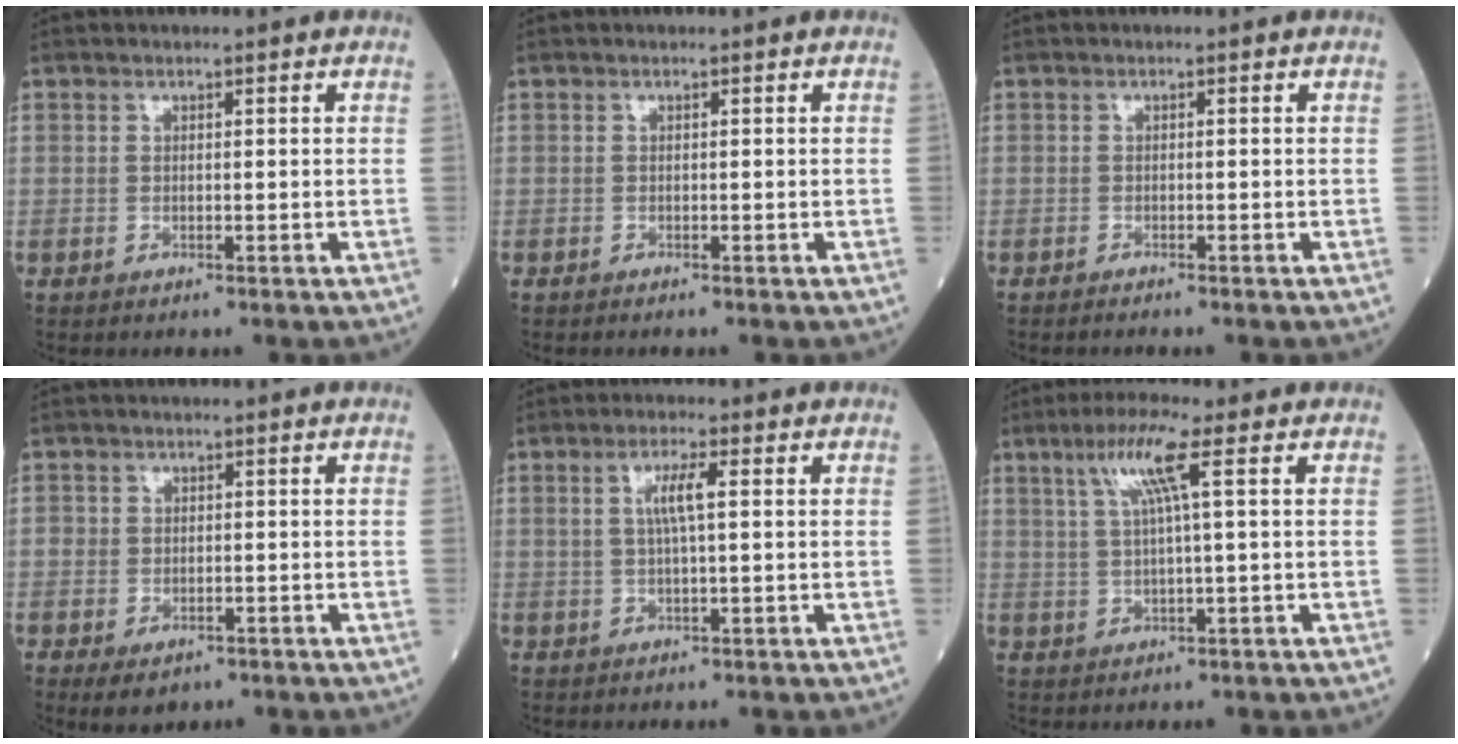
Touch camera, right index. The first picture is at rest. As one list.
[{"total": 0.5, "force": [-0.5, 0.0, 0.1], "torque": [0.001, -0.001, -0.010]}, {"total": 1.1, "force": [-1.0, -0.1, 0.3], "torque": [-0.007, 0.000, -0.016]}, {"total": 4.6, "force": [-2.3, 3.3, 2.1], "torque": [-0.029, -0.001, -0.030]}, {"total": 3.9, "force": [0.8, 0.3, 3.8], "torque": [-0.074, 0.005, 0.015]}, {"total": 5.9, "force": [2.4, -0.6, 5.4], "torque": [-0.109, 0.010, 0.047]}]